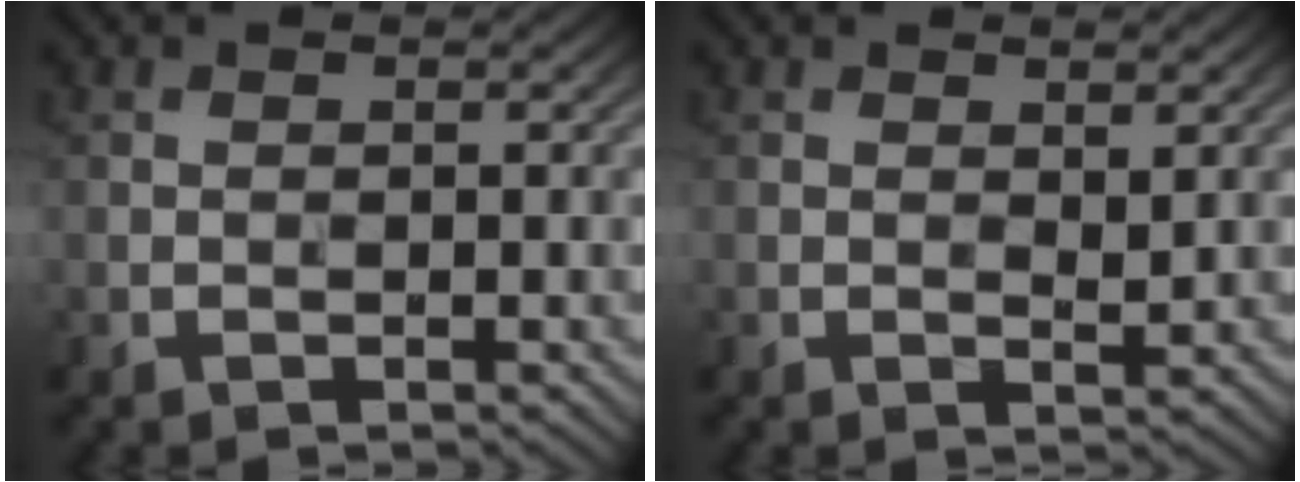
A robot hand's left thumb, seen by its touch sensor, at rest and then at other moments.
{"total": 1.1, "force": [0.7, 0.2, 0.8], "torque": [-0.016, 0.000, 0.013]}